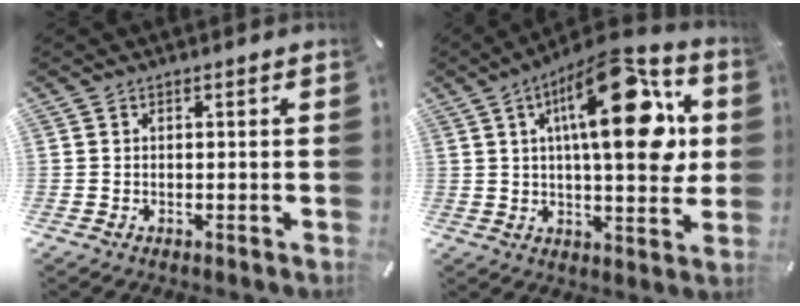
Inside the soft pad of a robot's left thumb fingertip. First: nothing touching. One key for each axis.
{"total": 23.1, "fx": 7.5, "fy": 9.4, "fz": 19.7, "tx": -0.296, "ty": -0.029, "tz": 0.107}